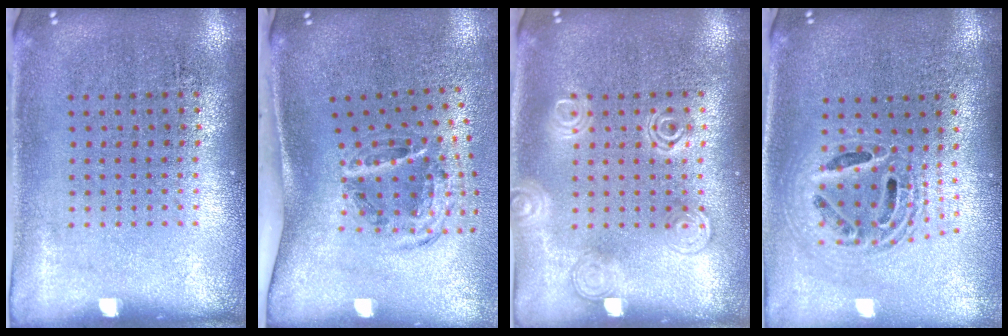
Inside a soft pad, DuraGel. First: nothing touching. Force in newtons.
{"total": 1.6, "press": 1.1, "slide": 1.2}
{"total": 2.3, "press": 2.2, "slide": 0.3}
{"total": 1.9, "press": 1.5, "slide": 1.2}